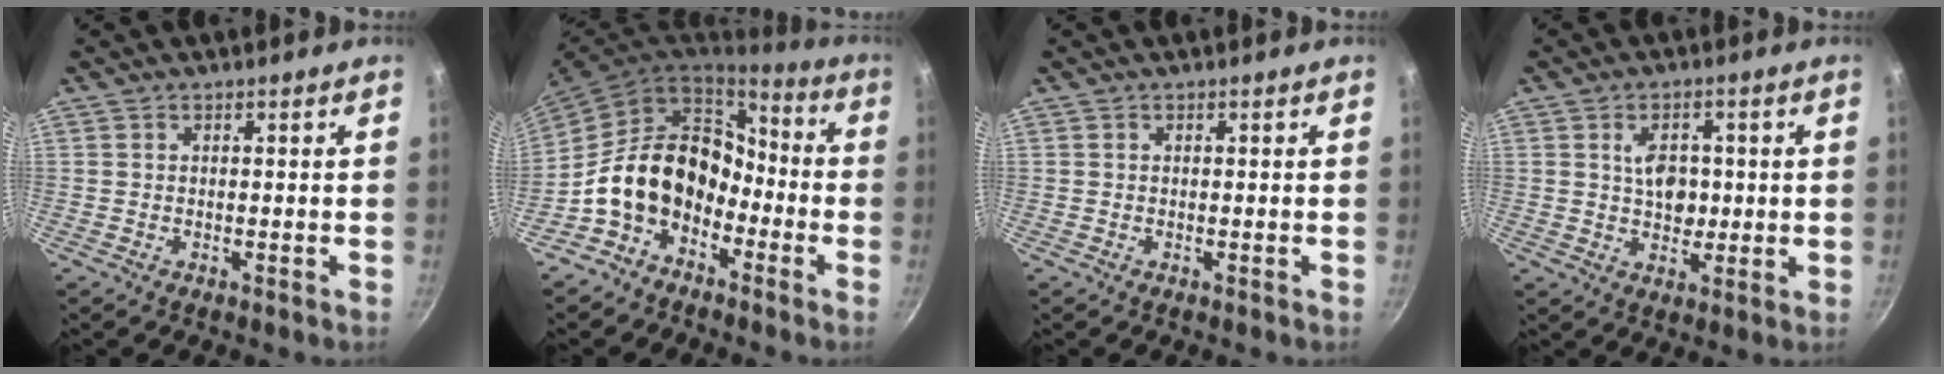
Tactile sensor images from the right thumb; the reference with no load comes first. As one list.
[{"total": 15.7, "force": [-5.7, 11.6, 8.8], "torque": [-0.113, 0.070, -0.113]}, {"total": 0.0}, {"total": 6.5, "force": [0.9, 4.4, 4.6], "torque": [-0.047, -0.005, 0.012]}]